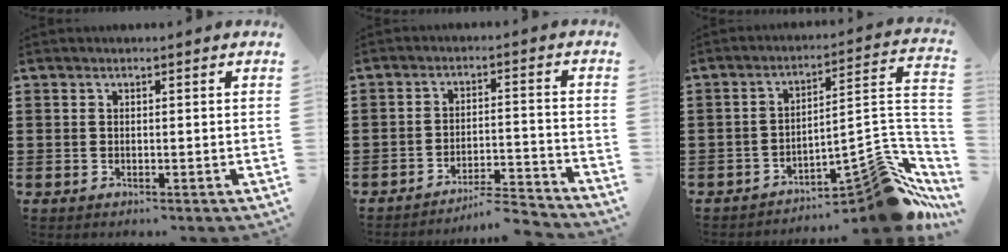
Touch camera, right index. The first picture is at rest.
{"total": 5.0, "force": [-4.8, 0.1, 1.4], "torque": [-0.027, -0.005, -0.098]}
{"total": 11.0, "force": [-8.1, 3.8, 6.4], "torque": [-0.067, 0.013, -0.146]}